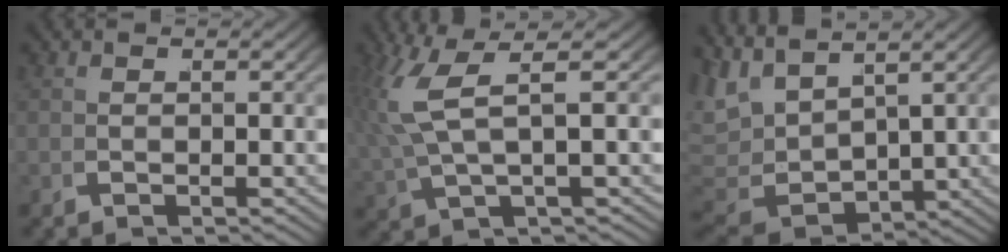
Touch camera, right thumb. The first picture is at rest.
{"total": 6.4, "force": [2.1, 2.7, 5.4], "torque": [-0.113, 0.001, 0.042]}
{"total": 9.0, "force": [1.5, 6.7, 5.9], "torque": [-0.142, -0.032, 0.047]}